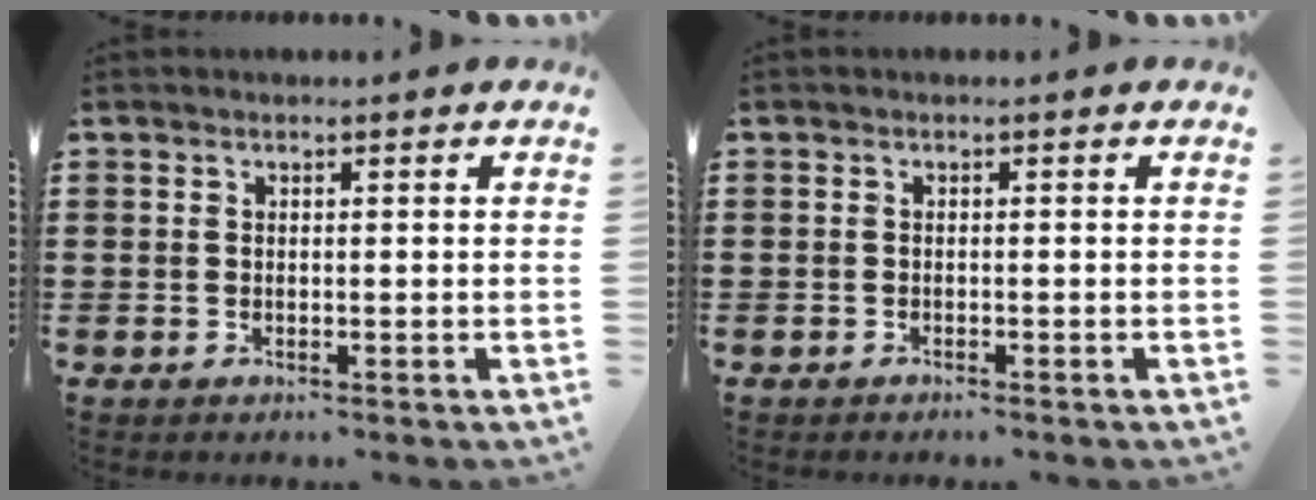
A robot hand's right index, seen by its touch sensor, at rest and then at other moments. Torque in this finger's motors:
{"motor_torque": [-1.00, 1.14, -0.97, -0.21]}